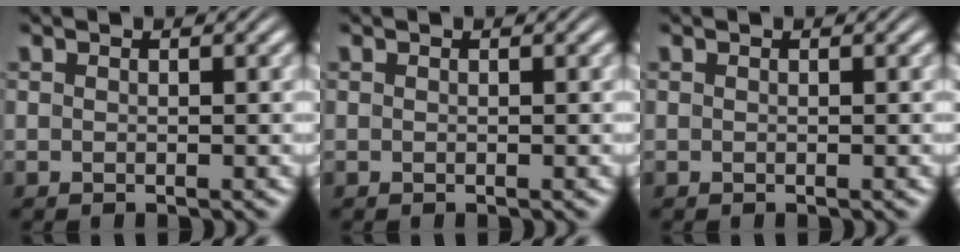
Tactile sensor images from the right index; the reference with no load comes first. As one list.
[{"total": 0.0}, {"total": 0.0}]